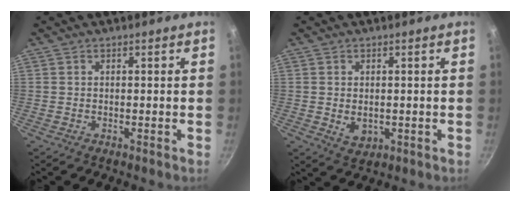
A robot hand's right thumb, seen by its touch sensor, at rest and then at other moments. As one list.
[{"total": 3.8, "force": [-0.2, 2.8, 2.6], "torque": [-0.039, -0.008, 0.004]}]